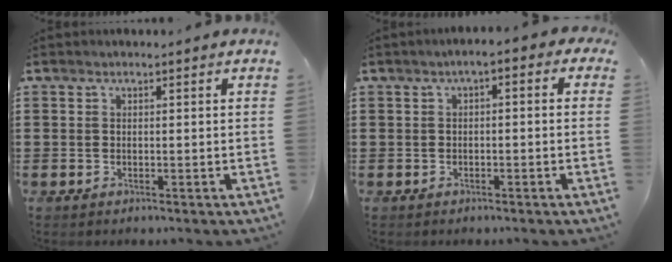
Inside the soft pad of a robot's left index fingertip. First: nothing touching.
{"total": 2.0, "force": [-1.5, 0.6, 1.2], "torque": [-0.025, 0.005, -0.034]}